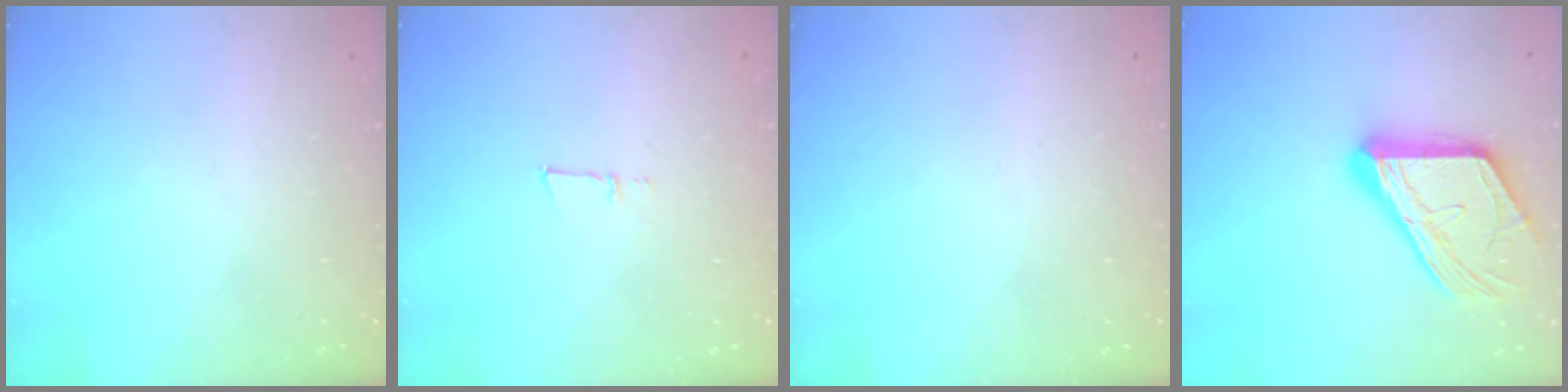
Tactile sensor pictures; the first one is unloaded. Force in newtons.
{"total": 4.2, "press": 4.0, "slide": 1.1}
{"total": 0.0}
{"total": 17.1, "press": 17.0, "slide": 1.6}